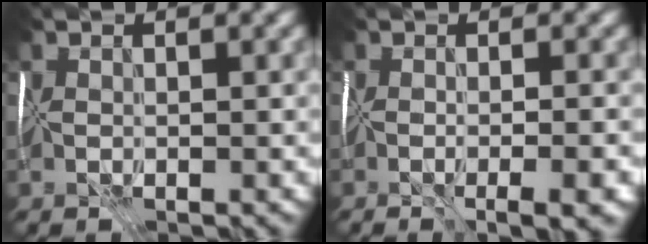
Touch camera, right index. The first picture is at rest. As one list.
[{"total": 5.2, "force": [-2.6, 1.2, 4.3], "torque": [-0.038, -0.007, -0.022]}]